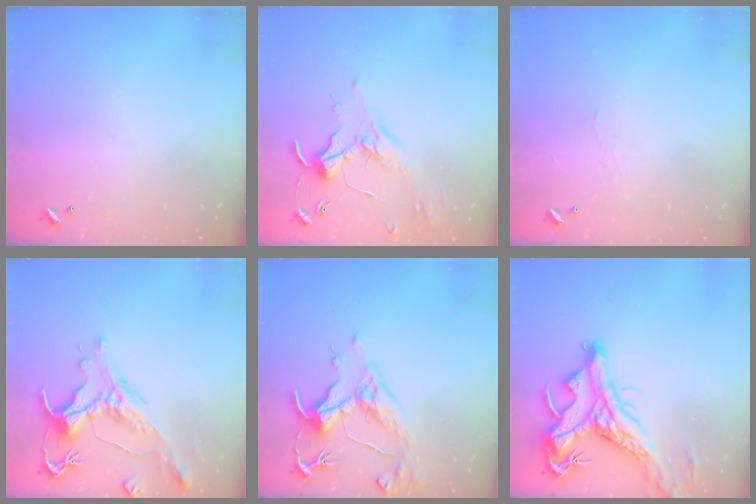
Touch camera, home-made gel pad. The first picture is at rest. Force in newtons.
{"total": 1.7, "press": 1.7, "slide": 0.4}
{"total": 2.0, "press": 1.9, "slide": 0.4}
{"total": 1.6, "press": 0.9, "slide": 1.3}
{"total": 4.6, "press": 4.5, "slide": 1.0}
{"total": 9.6, "press": 9.4, "slide": 2.0}